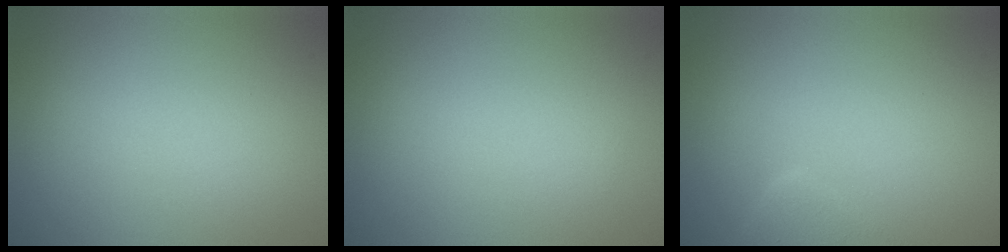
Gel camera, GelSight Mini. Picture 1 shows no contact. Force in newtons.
{"total": 0.0}
{"total": 2.1, "press": 2.1, "slide": 0.1}